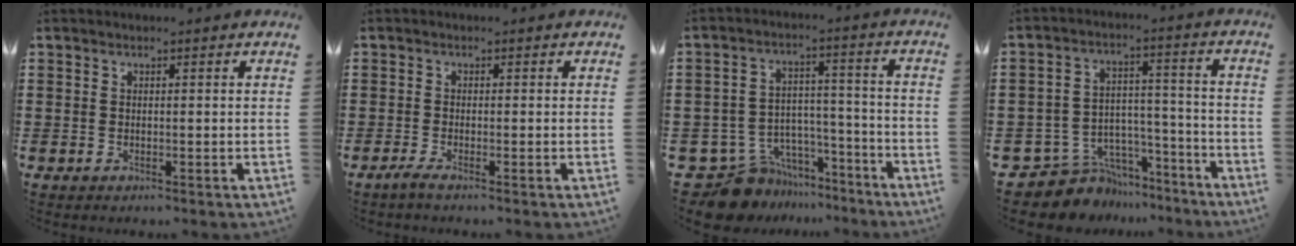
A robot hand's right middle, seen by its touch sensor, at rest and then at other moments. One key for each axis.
{"total": 1.2, "fx": -0.9, "fy": 0.1, "fz": 0.8, "tx": -0.015, "ty": -0.002, "tz": -0.017}
{"total": 10.2, "fx": -8.9, "fy": 4.6, "fz": 1.6, "tx": -0.042, "ty": 0.025, "tz": -0.167}
{"total": 7.7, "fx": -6.6, "fy": 3.9, "fz": 0.6, "tx": -0.016, "ty": 0.016, "tz": -0.126}